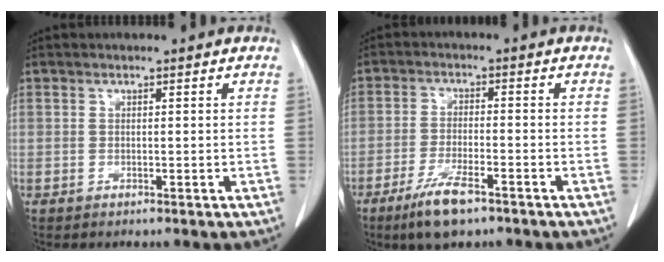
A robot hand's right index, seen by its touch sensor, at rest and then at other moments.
{"total": 7.2, "force": [-4.8, 1.4, 5.2], "torque": [-0.104, -0.013, -0.083]}